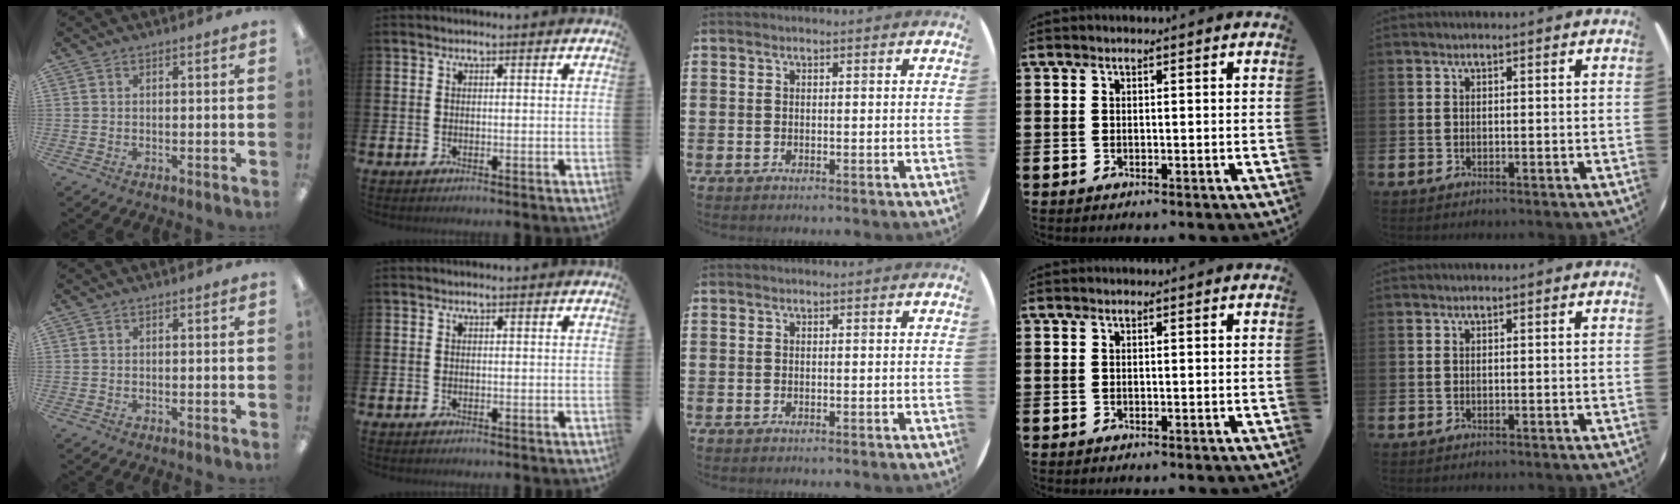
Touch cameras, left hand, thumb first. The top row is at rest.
{}